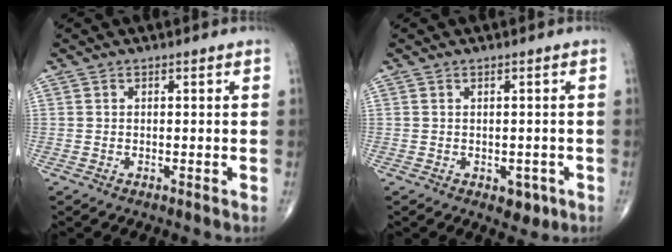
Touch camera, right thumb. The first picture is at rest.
{"total": 2.8, "force": [-1.0, 1.8, 1.9], "torque": [-0.008, 0.000, -0.006]}